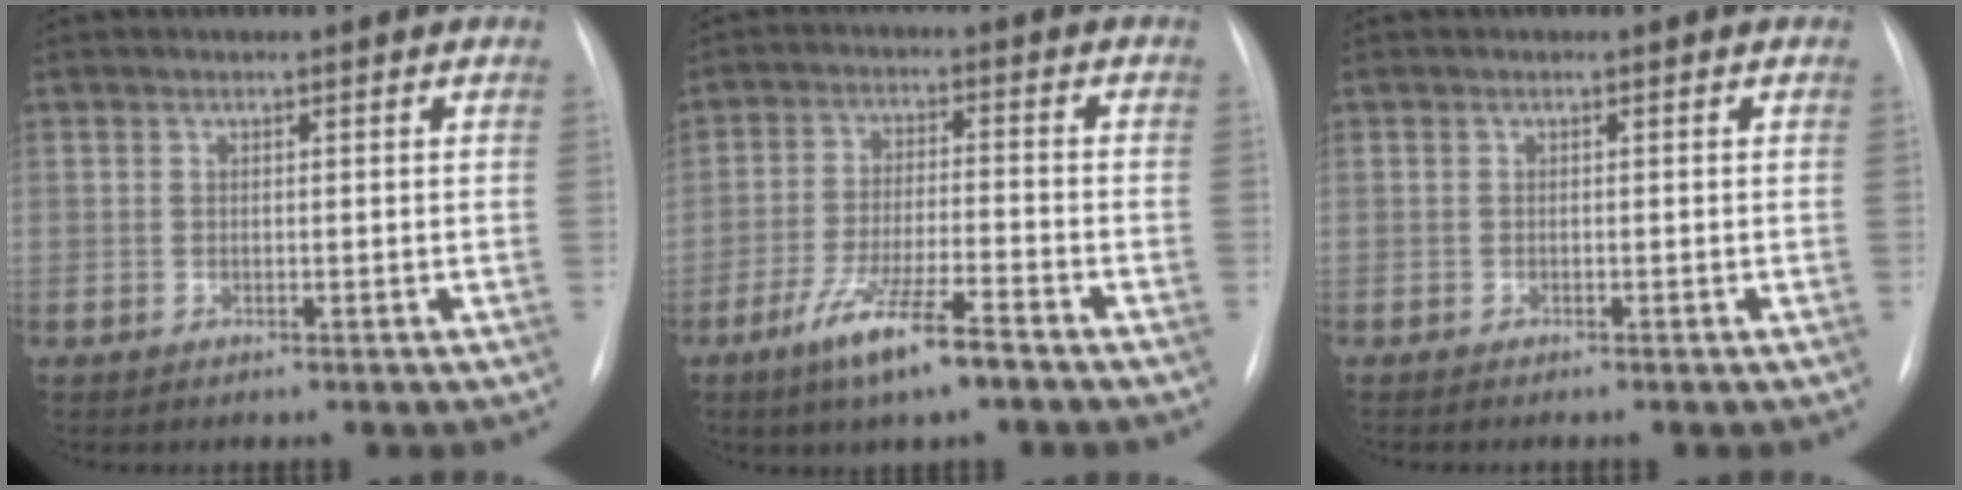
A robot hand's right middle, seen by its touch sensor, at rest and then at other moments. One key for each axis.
{"total": 9.2, "fx": -6.0, "fy": 0.9, "fz": 6.9, "tx": -0.137, "ty": -0.017, "tz": -0.107}
{"total": 0.7, "fx": -0.6, "fy": 0.0, "fz": 0.4, "tx": -0.006, "ty": -0.001, "tz": -0.006}